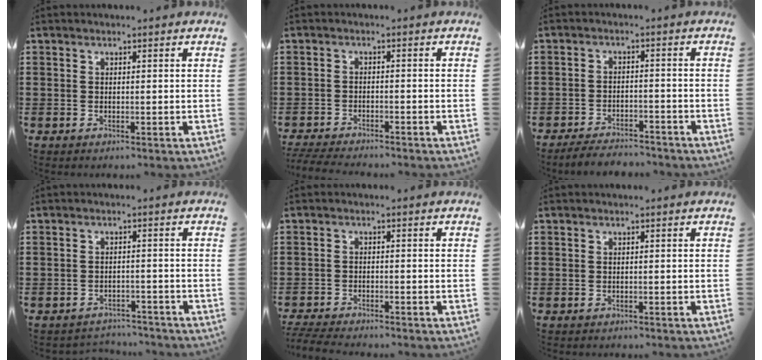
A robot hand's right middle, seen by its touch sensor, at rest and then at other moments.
{"total": 3.1, "force": [-3.0, 0.2, 0.6], "torque": [-0.019, -0.004, -0.065]}
{"total": 3.6, "force": [-3.5, 0.5, 0.3], "torque": [-0.008, 0.004, -0.074]}
{"total": 2.5, "force": [-2.5, 0.4, -0.2], "torque": [-0.005, -0.001, -0.054]}
{"total": 3.1, "force": [-3.1, 0.1, 0.6], "torque": [-0.026, -0.007, -0.068]}
{"total": 0.5, "force": [-0.4, 0.3, -0.1], "torque": [0.001, 0.003, -0.011]}